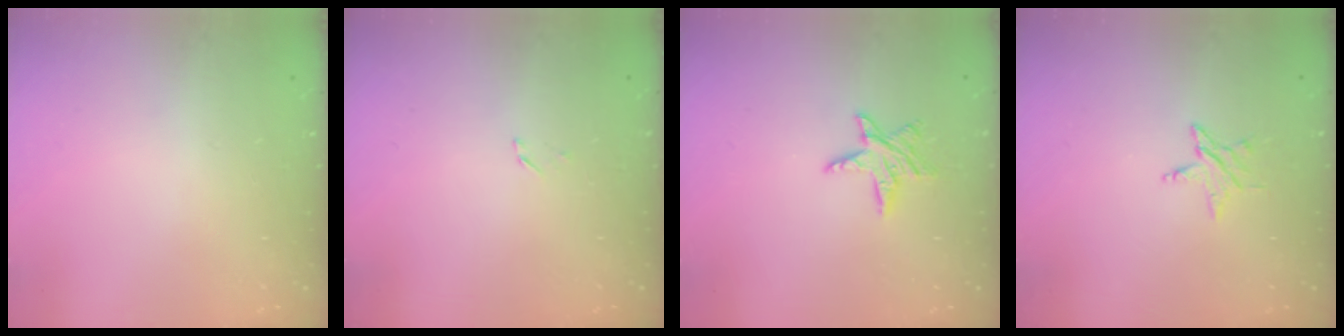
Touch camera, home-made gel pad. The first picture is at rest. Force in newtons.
{"total": 1.4, "press": 1.4, "slide": 0.2}
{"total": 6.2, "press": 6.2, "slide": 0.3}
{"total": 3.7, "press": 3.7, "slide": 0.2}